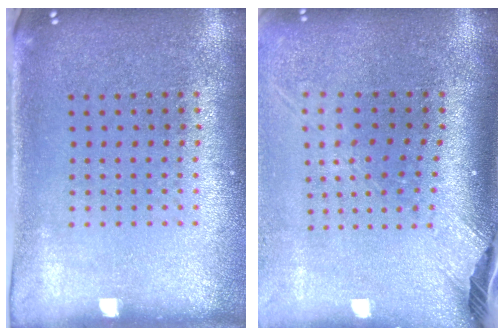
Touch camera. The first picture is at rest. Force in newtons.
{"total": 2.6, "press": 1.8, "slide": 1.8}